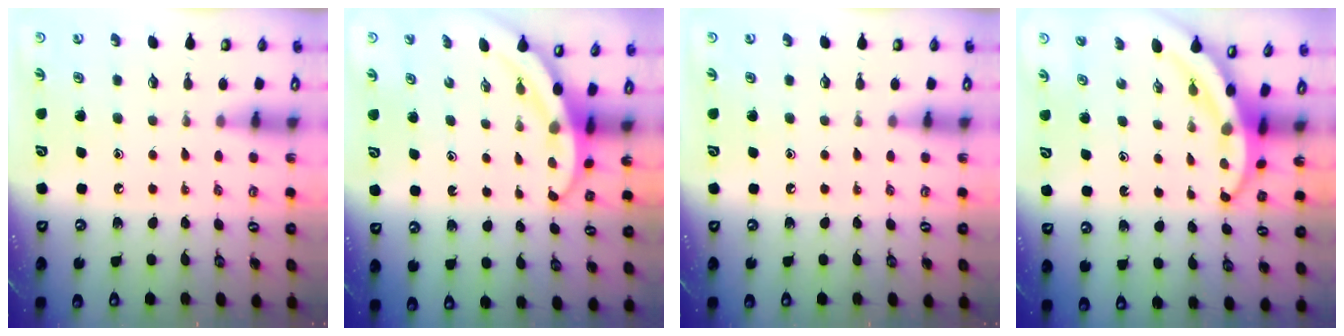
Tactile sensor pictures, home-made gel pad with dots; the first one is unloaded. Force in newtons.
{"total": 3.2, "press": 3.2, "slide": 0.1}
{"total": 0.0}
{"total": 3.9, "press": 3.9, "slide": 0.5}